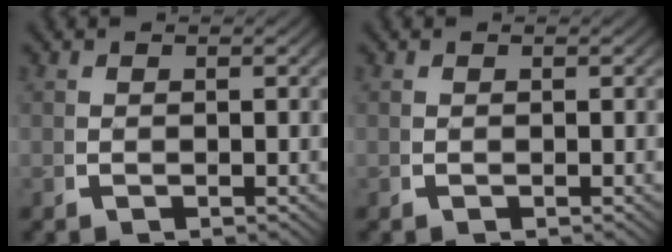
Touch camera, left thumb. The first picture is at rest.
{"total": 0.0}